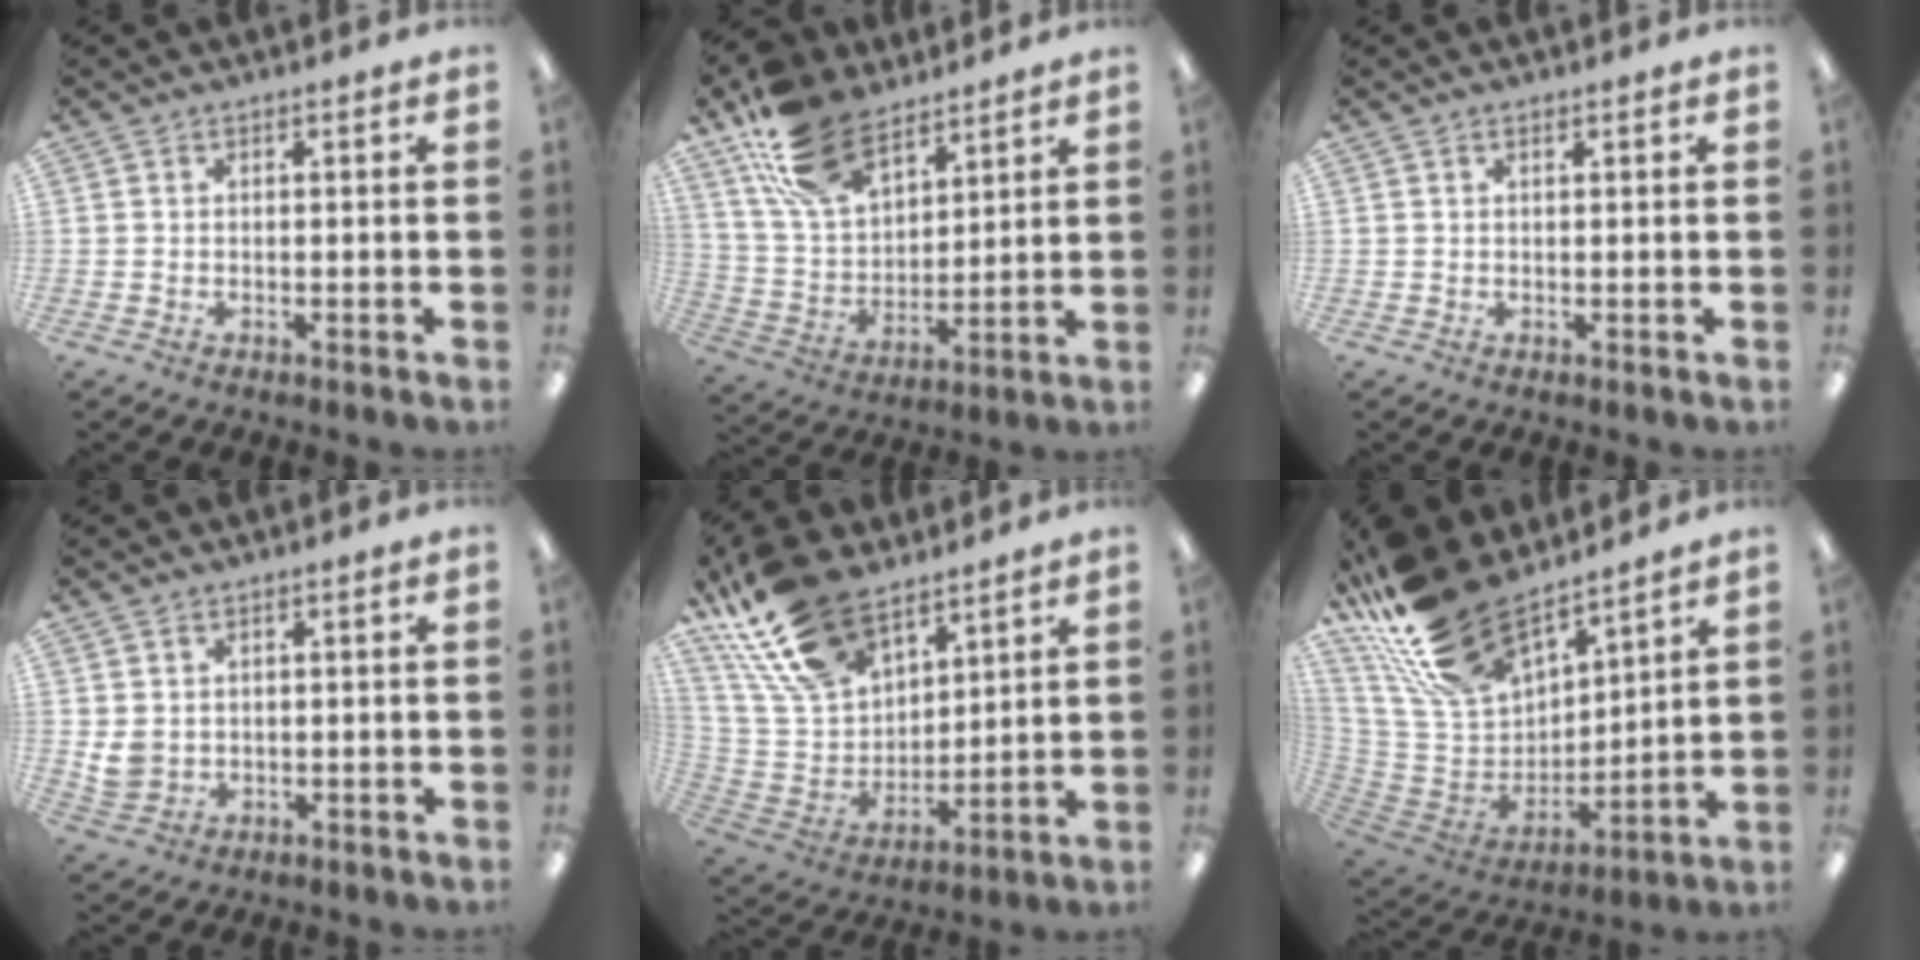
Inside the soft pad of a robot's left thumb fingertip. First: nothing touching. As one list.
[{"total": 17.7, "force": [11.9, 9.7, 9.0], "torque": [-0.186, -0.044, 0.226]}, {"total": 0.6, "force": [0.5, 0.2, 0.2], "torque": [-0.006, 0.001, 0.010]}, {"total": 3.9, "force": [1.3, 3.3, 1.7], "torque": [-0.034, -0.002, 0.025]}, {"total": 20.8, "force": [14.5, 10.9, 10.1], "torque": [-0.225, -0.066, 0.273]}, {"total": 22.4, "force": [17.9, 9.6, 9.5], "torque": [-0.203, -0.106, 0.330]}]